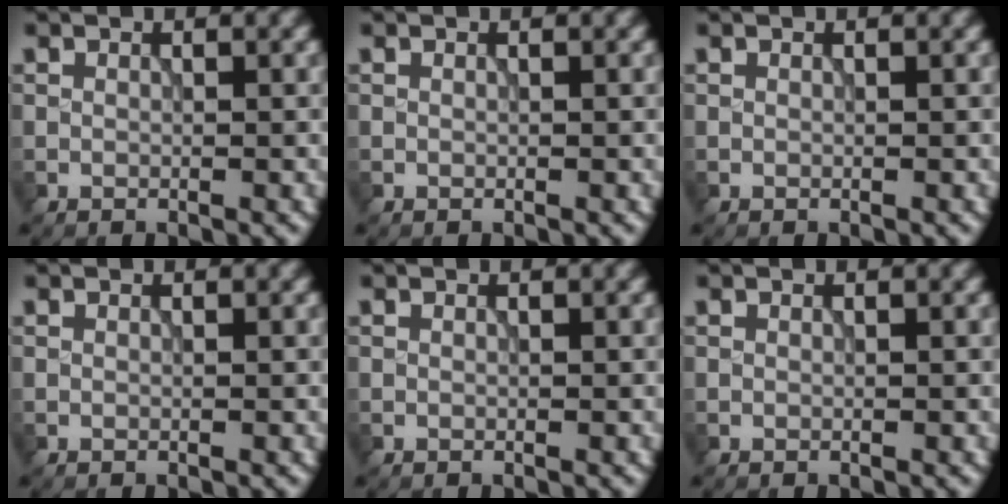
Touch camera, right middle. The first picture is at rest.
{"total": 0.0}
{"total": 0.0}
{"total": 0.0}
{"total": 0.0}
{"total": 0.0}